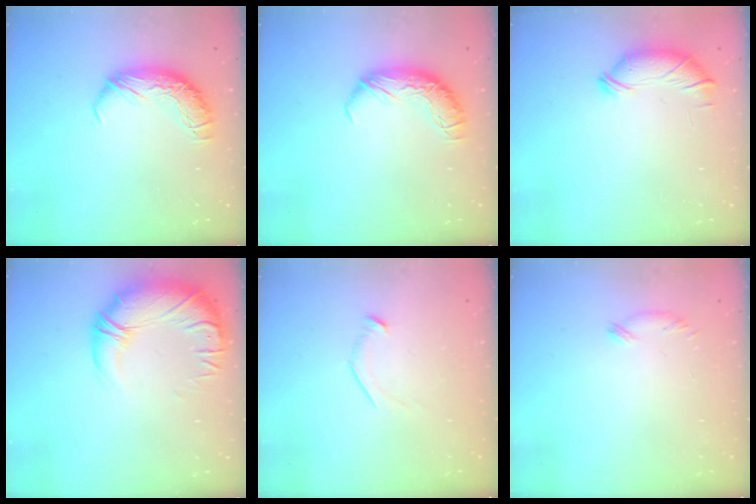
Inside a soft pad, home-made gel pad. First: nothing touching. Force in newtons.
{"total": 0.0}
{"total": 5.6, "press": 5.5, "slide": 0.7}
{"total": 3.9, "press": 1.8, "slide": 3.4}
{"total": 7.2, "press": 7.2, "slide": 0.8}
{"total": 7.2, "press": 7.2, "slide": 0.5}